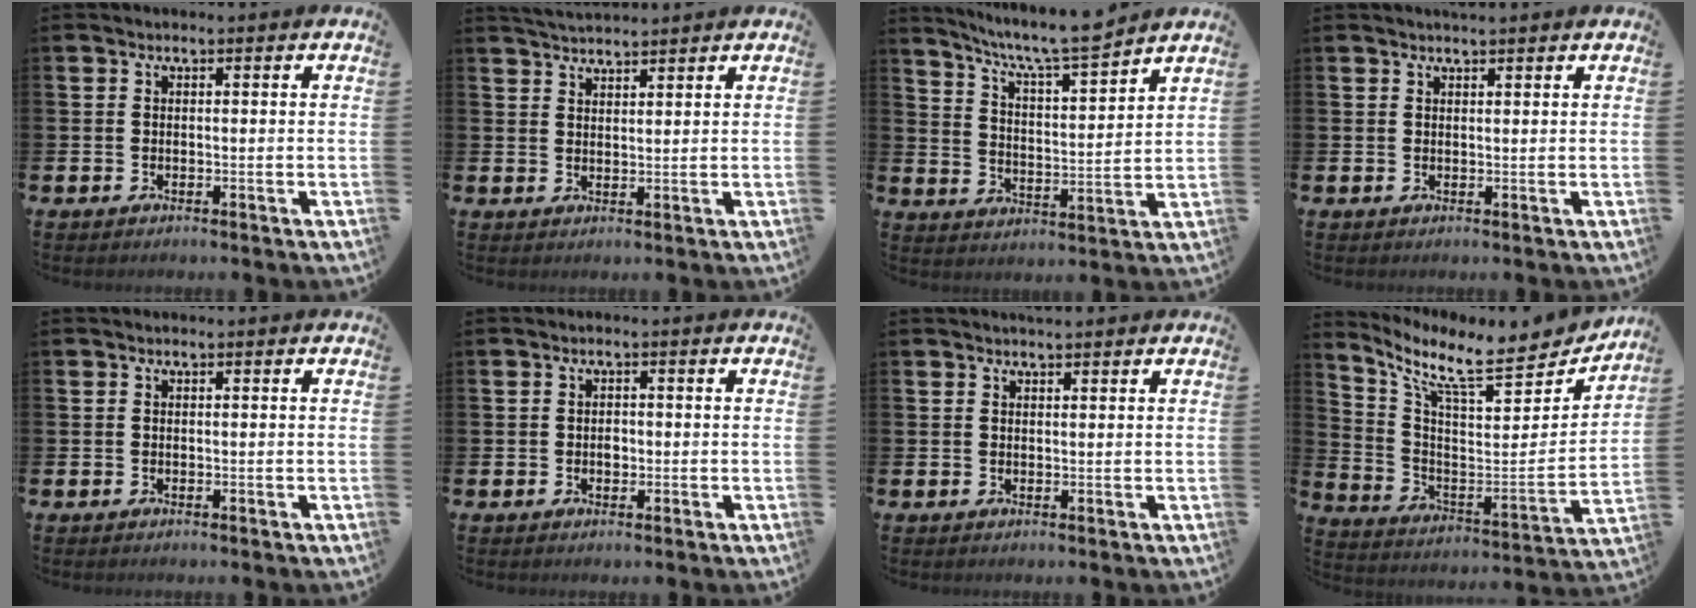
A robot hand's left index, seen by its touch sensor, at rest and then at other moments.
{"total": 3.1, "force": [3.1, 0.1, 0.1], "torque": [-0.007, -0.015, 0.056]}
{"total": 8.3, "force": [7.7, 0.4, 2.9], "torque": [-0.078, -0.057, 0.132]}
{"total": 1.4, "force": [1.3, 0.1, 0.3], "torque": [0.004, -0.003, 0.022]}
{"total": 0.0}
{"total": 1.3, "force": [-0.2, 1.0, 0.8], "torque": [-0.003, 0.002, -0.007]}
{"total": 1.4, "force": [1.4, 0.2, 0.2], "torque": [0.006, -0.004, 0.023]}
{"total": 11.2, "force": [9.2, 2.8, 5.6], "torque": [-0.131, -0.074, 0.149]}